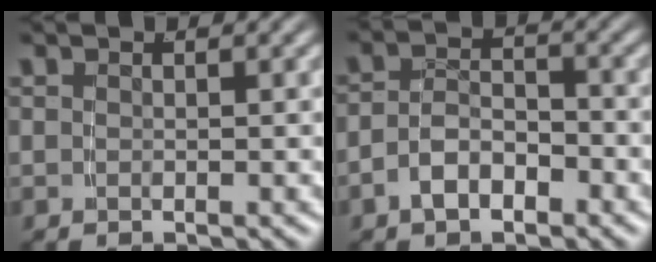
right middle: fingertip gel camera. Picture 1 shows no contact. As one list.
[{"total": 4.0, "force": [-2.3, 2.5, 2.0], "torque": [-0.028, -0.003, -0.042]}]